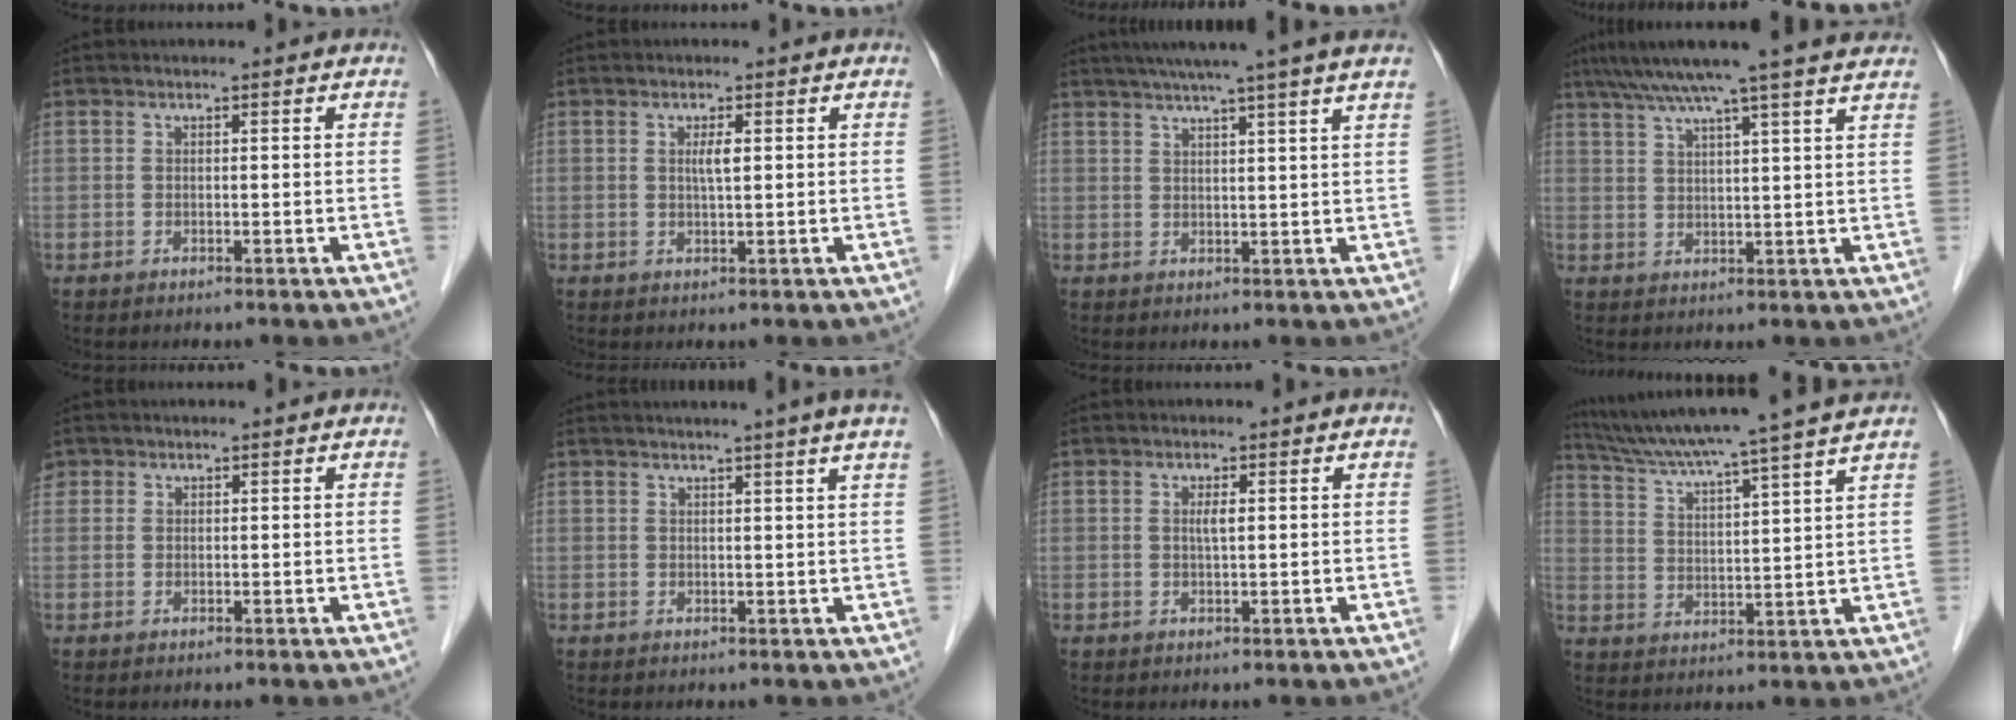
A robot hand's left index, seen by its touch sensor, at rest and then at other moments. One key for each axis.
{"total": 1.8, "fx": 0.4, "fy": 0.2, "fz": 1.8, "tx": -0.036, "ty": 0.000, "tz": 0.007}
{"total": 10.9, "fx": 8.7, "fy": -1.7, "fz": 6.3, "tx": -0.094, "ty": 0.016, "tz": 0.106}
{"total": 15.0, "fx": 12.5, "fy": -0.8, "fz": 8.3, "tx": -0.138, "ty": 0.029, "tz": 0.163}
{"total": 0.9, "fx": 0.5, "fy": 0.7, "fz": 0.0, "tx": 0.008, "ty": 0.003, "tz": 0.008}
{"total": 4.7, "fx": 3.9, "fy": -1.3, "fz": 2.4, "tx": -0.033, "ty": 0.007, "tz": 0.044}
{"total": 1.4, "fx": 0.3, "fy": 0.1, "fz": 1.3, "tx": -0.029, "ty": 0.000, "tz": 0.006}
{"total": 16.2, "fx": 13.9, "fy": -1.8, "fz": 8.1, "tx": -0.141, "ty": -0.001, "tz": 0.205}